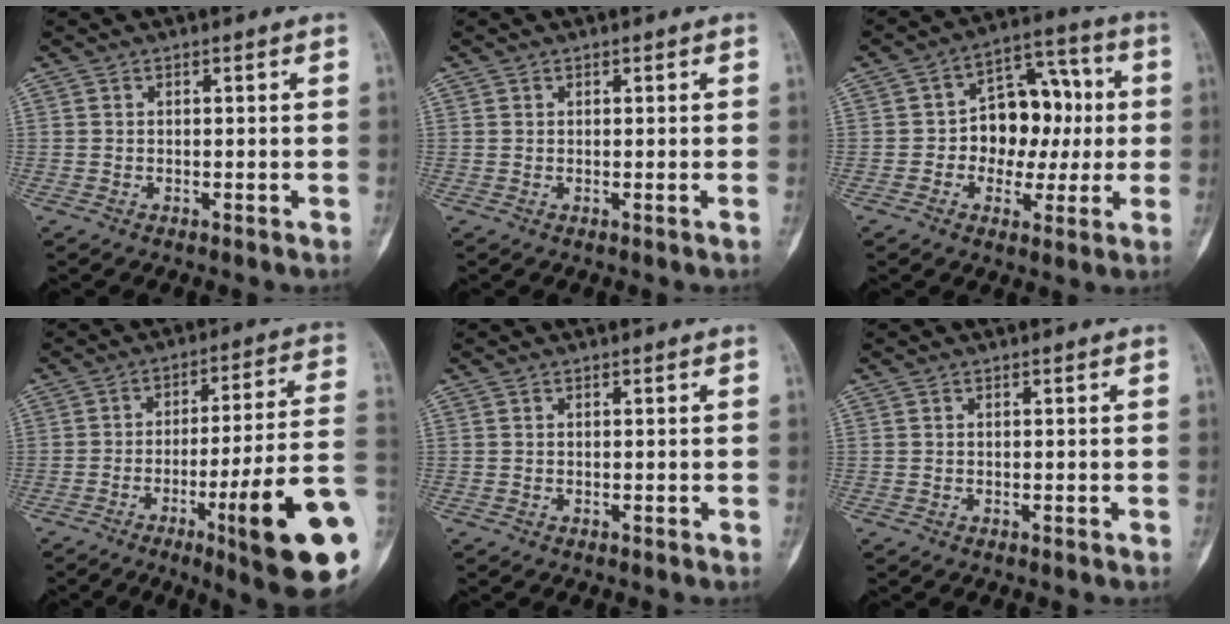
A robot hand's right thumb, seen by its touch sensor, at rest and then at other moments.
{"total": 0.0}
{"total": 13.2, "force": [0.1, 9.5, 9.1], "torque": [-0.082, 0.034, -0.003]}
{"total": 20.8, "force": [-6.9, 2.3, 19.5], "torque": [-0.238, 0.013, -0.099]}
{"total": 0.0}
{"total": 0.0}